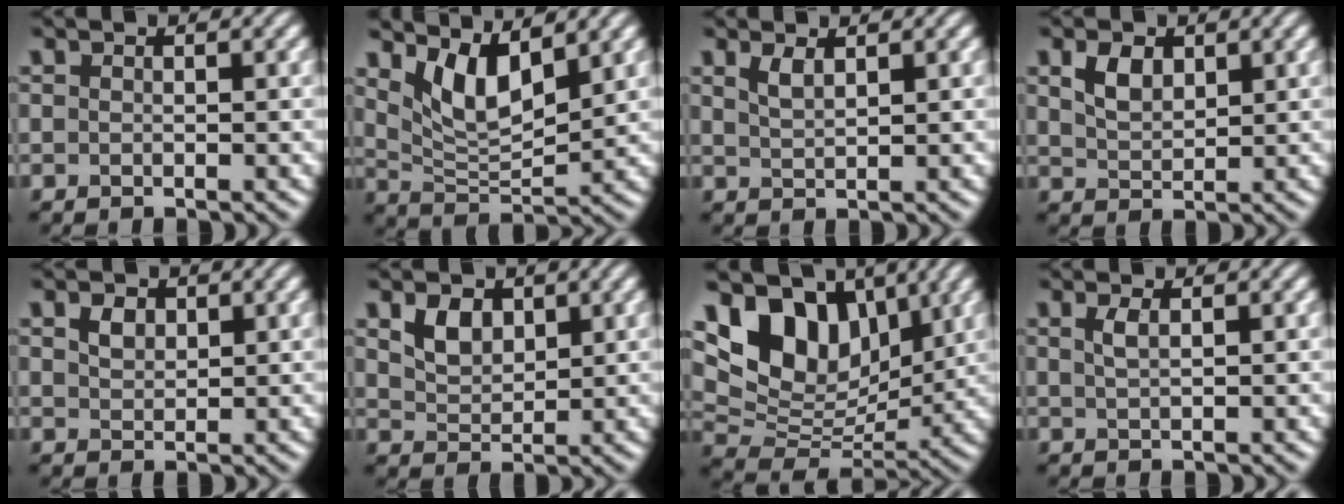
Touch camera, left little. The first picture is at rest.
{"total": 5.4, "force": [3.0, 2.2, 3.9], "torque": [-0.082, -0.015, 0.058]}
{"total": 1.5, "force": [1.0, 0.5, 1.0], "torque": [-0.024, 0.000, 0.023]}
{"total": 2.6, "force": [1.3, 1.6, 1.6], "torque": [-0.037, 0.002, 0.029]}
{"total": 1.6, "force": [0.9, 1.1, 0.9], "torque": [-0.018, 0.002, 0.017]}
{"total": 2.9, "force": [1.5, 1.9, 1.7], "torque": [-0.037, -0.001, 0.029]}
{"total": 10.0, "force": [4.9, 6.3, 6.0], "torque": [-0.109, -0.007, 0.088]}
{"total": 1.3, "force": [0.6, 0.4, 1.1], "torque": [-0.024, 0.002, 0.012]}